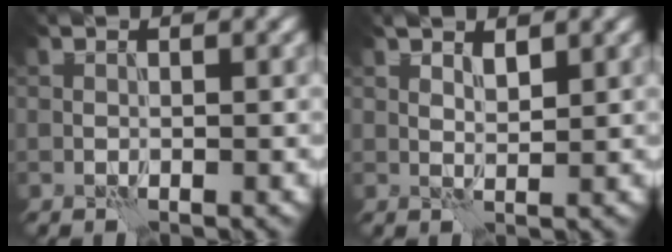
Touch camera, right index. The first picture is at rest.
{"total": 1.6, "force": [1.1, 0.5, 1.0], "torque": [-0.019, -0.002, 0.022]}